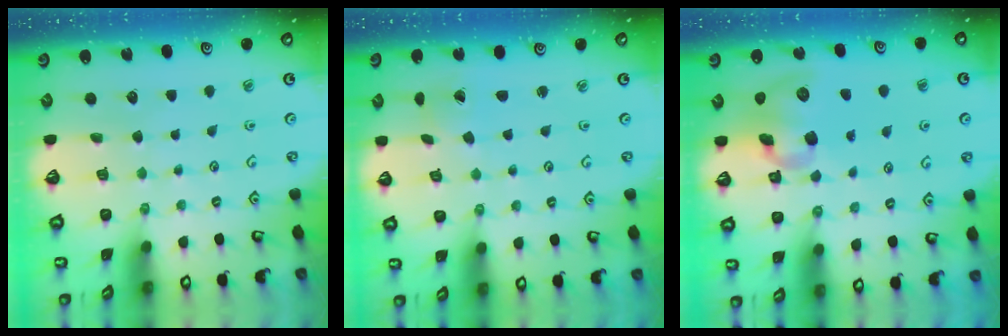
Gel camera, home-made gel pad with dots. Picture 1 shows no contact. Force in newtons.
{"total": 1.6, "press": 1.5, "slide": 0.1}
{"total": 11.2, "press": 11.0, "slide": 1.9}